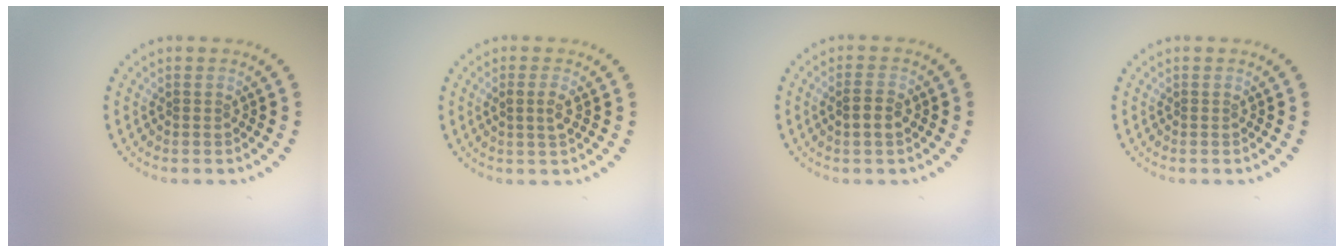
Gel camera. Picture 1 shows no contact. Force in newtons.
{"total": 1.6, "press": 1.4, "slide": 0.6}
{"total": 1.9, "press": 1.8, "slide": 0.3}
{"total": 0.0}